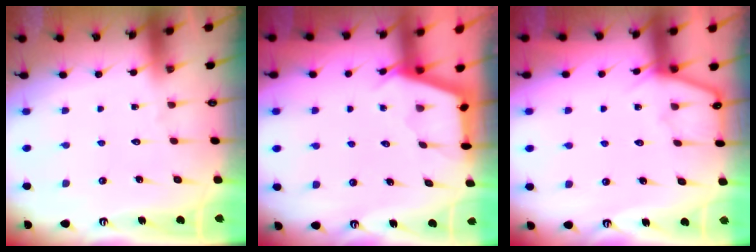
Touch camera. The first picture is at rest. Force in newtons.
{"total": 2.9, "press": 2.9, "slide": 0.4}
{"total": 5.6, "press": 5.5, "slide": 0.8}